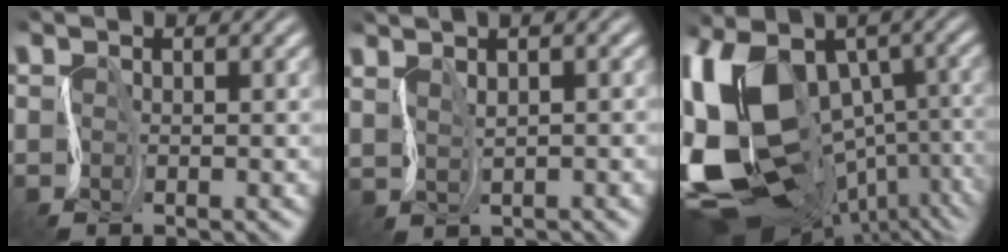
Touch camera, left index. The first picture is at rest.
{"total": 1.4, "force": [0.2, -1.3, -0.5], "torque": [-0.002, -0.007, 0.016]}
{"total": 16.7, "force": [-1.4, 10.2, 13.2], "torque": [-0.274, -0.041, 0.013]}